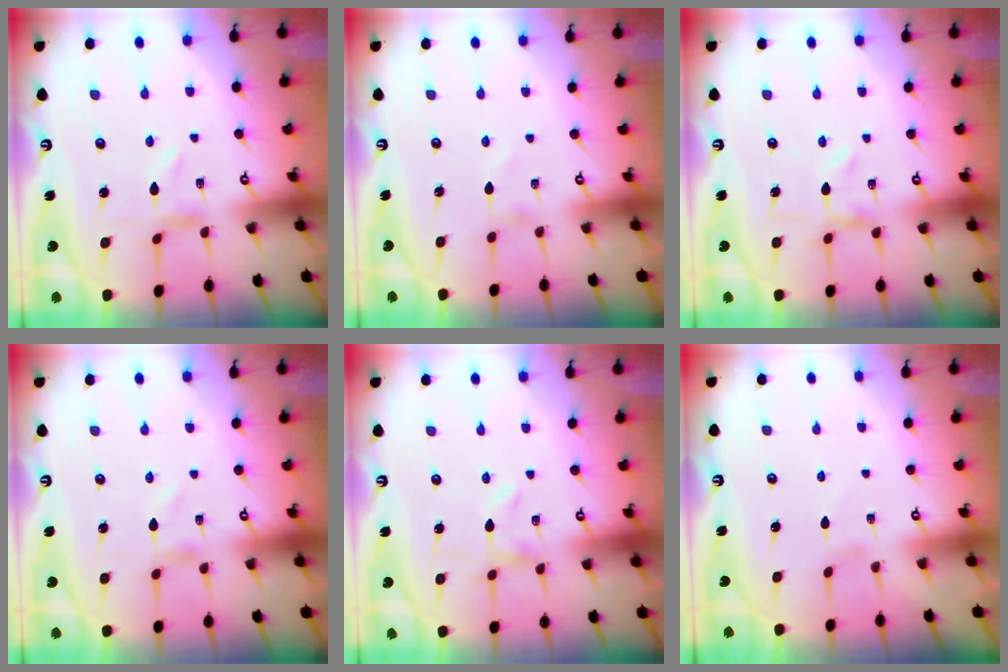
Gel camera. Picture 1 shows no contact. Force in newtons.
{"total": 0.6, "press": 0.6, "slide": 0.1}
{"total": 2.3, "press": 2.3, "slide": 0.4}
{"total": 0.0}
{"total": 0.0}
{"total": 0.9, "press": 0.9, "slide": 0.1}